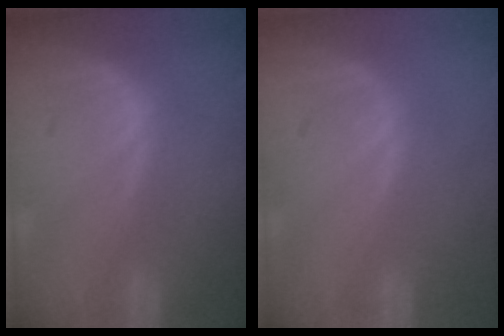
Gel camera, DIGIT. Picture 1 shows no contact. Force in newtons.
{"total": 0.0}